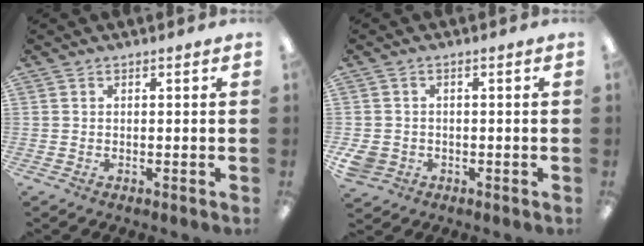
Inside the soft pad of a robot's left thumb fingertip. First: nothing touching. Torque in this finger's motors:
{"motor_torque": [-0.30, 0.48, 0.34, -0.20, 0.03]}